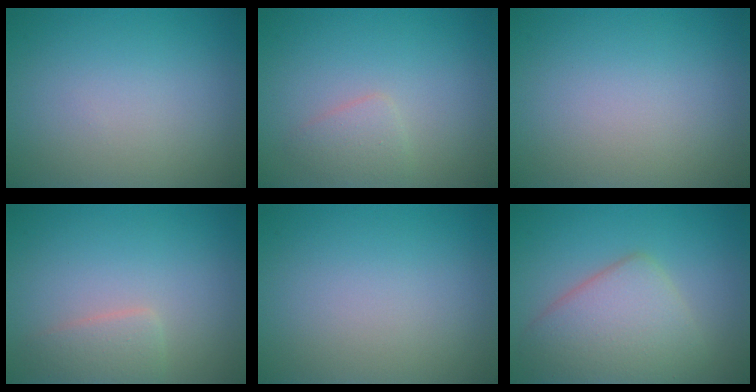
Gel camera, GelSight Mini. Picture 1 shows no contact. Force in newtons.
{"total": 1.6, "press": 1.6, "slide": 0.0}
{"total": 0.0}
{"total": 2.0, "press": 2.0, "slide": 0.1}
{"total": 0.0}
{"total": 5.9, "press": 5.9, "slide": 0.3}